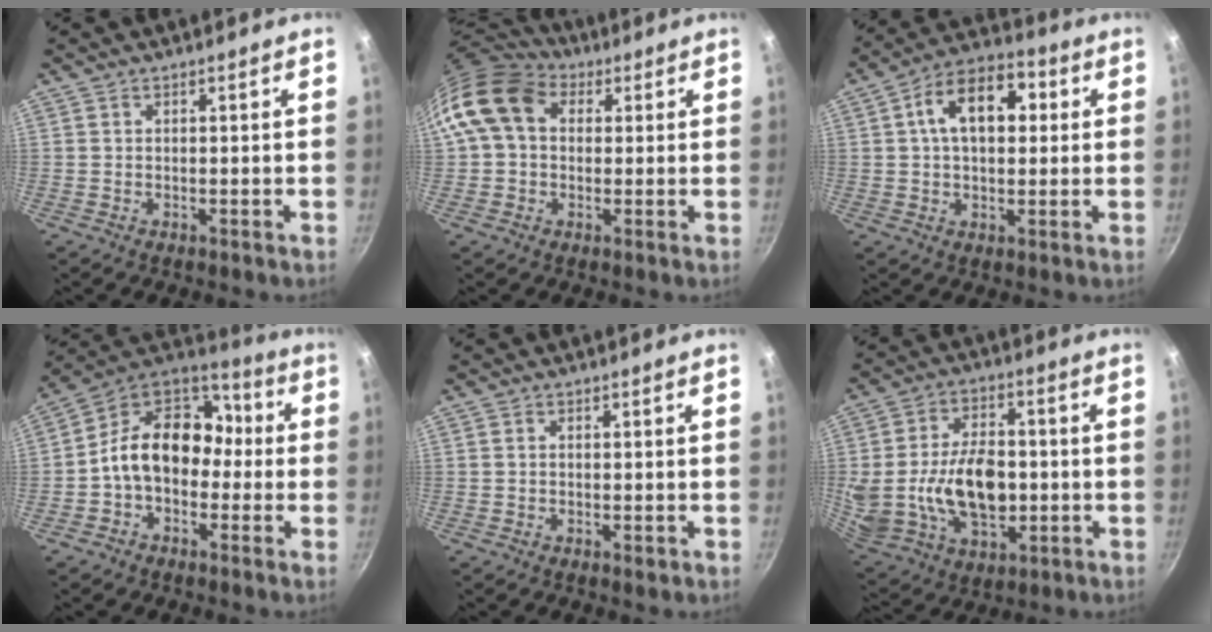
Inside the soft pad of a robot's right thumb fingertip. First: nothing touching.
{"total": 14.0, "force": [3.0, 10.5, 8.7], "torque": [-0.154, 0.029, 0.038]}
{"total": 13.6, "force": [2.7, 8.3, 10.4], "torque": [-0.128, 0.022, 0.028]}
{"total": 15.8, "force": [-1.6, 11.9, 10.3], "torque": [-0.124, 0.056, -0.048]}
{"total": 1.1, "force": [-0.2, 0.6, 0.9], "torque": [-0.012, 0.001, -0.004]}
{"total": 20.4, "force": [-1.2, 13.3, 15.5], "torque": [-0.276, 0.009, -0.007]}